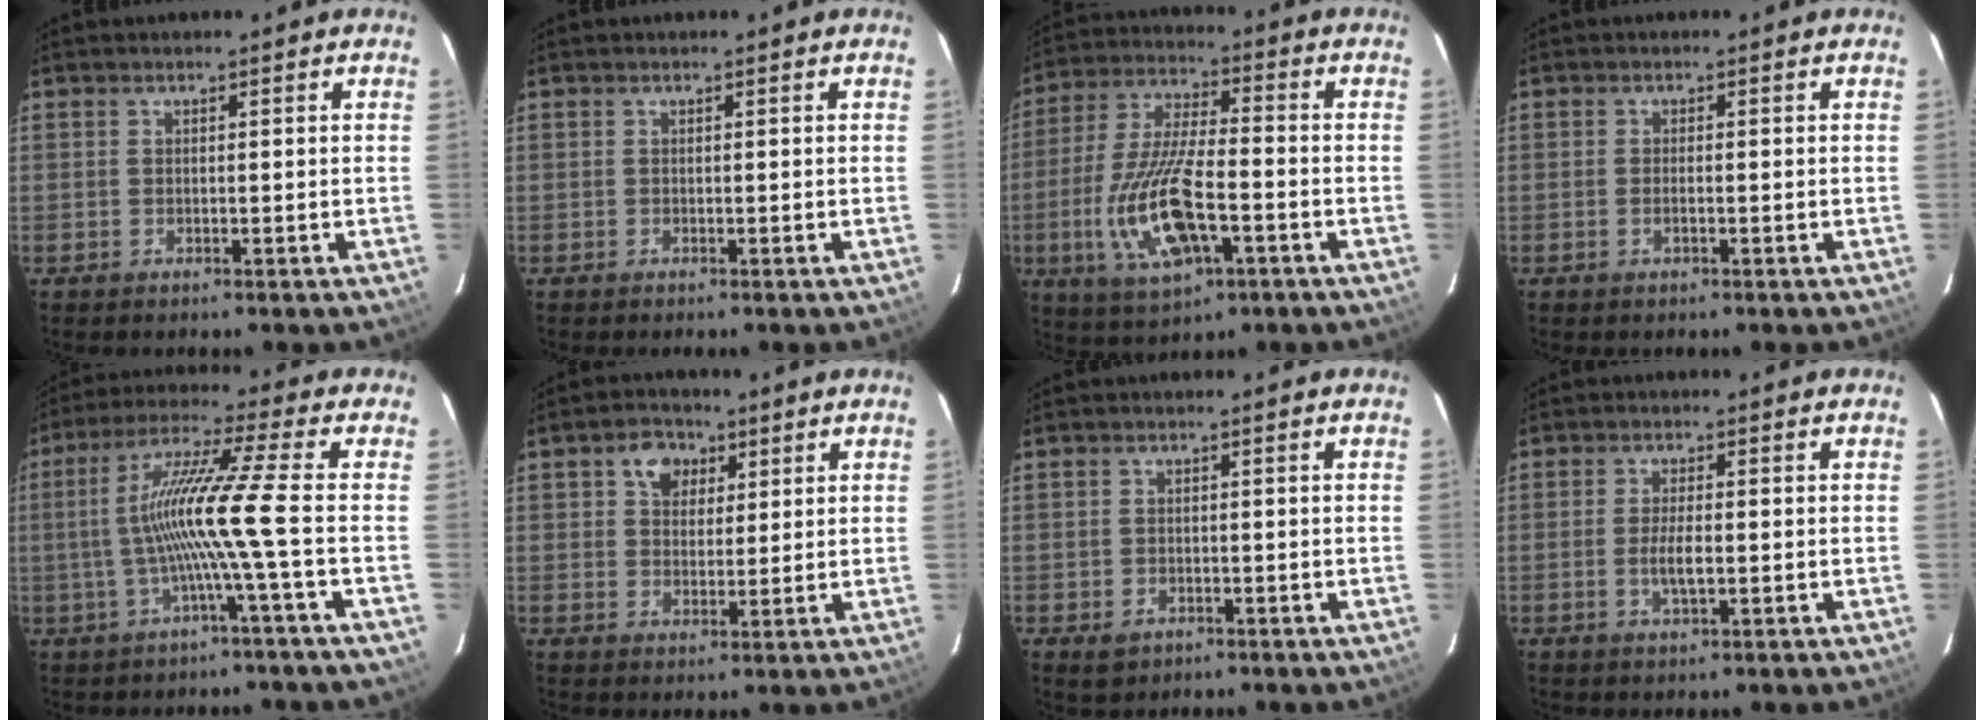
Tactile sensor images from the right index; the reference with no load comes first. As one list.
[{"total": 0.0}, {"total": 16.4, "force": [-5.2, 5.9, 14.4], "torque": [-0.308, -0.012, -0.091]}, {"total": 1.2, "force": [-0.5, 0.4, 1.1], "torque": [-0.023, 0.001, -0.009]}, {"total": 11.1, "force": [-2.0, -2.6, 10.6], "torque": [-0.196, 0.002, -0.035]}, {"total": 5.6, "force": [2.5, 4.4, 2.5], "torque": [-0.034, 0.014, 0.044]}, {"total": 2.7, "force": [-1.4, 2.1, 1.0], "torque": [-0.021, -0.002, -0.016]}, {"total": 3.7, "force": [-0.7, 1.0, 3.5], "torque": [-0.070, -0.003, -0.013]}]